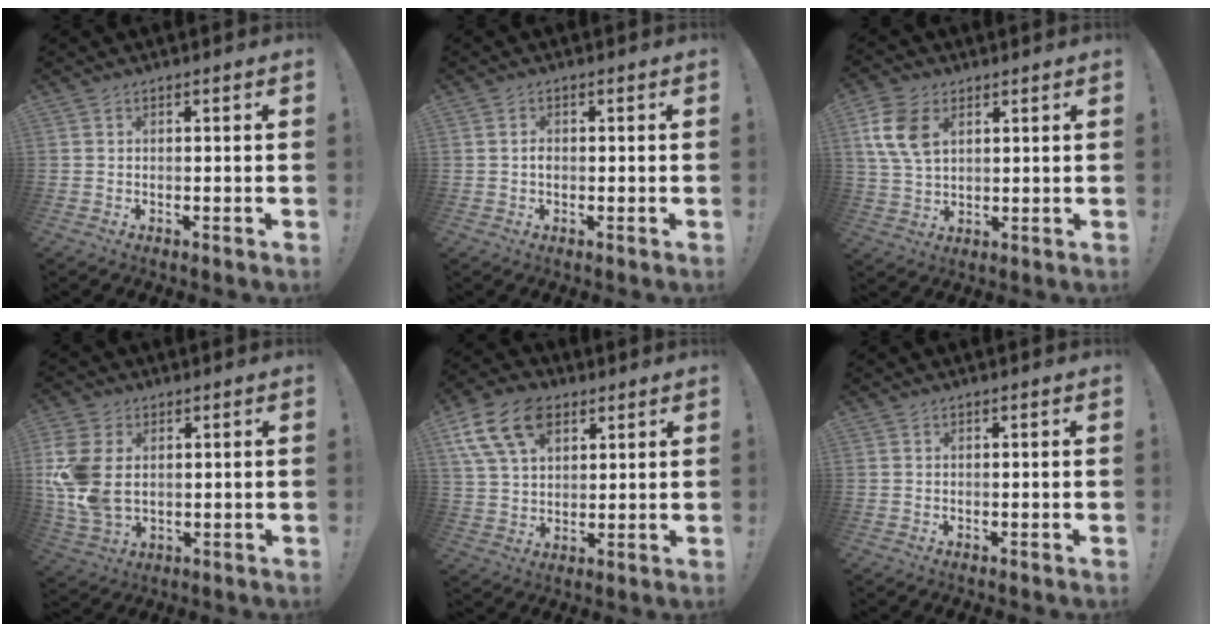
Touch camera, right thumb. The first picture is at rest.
{"total": 1.4, "force": [-0.4, 0.9, 0.9], "torque": [-0.016, 0.004, -0.008]}
{"total": 11.6, "force": [4.4, 7.7, 7.5], "torque": [-0.152, -0.003, 0.085]}
{"total": 14.0, "force": [2.1, 9.8, 9.8], "torque": [-0.205, -0.008, 0.041]}
{"total": 15.7, "force": [7.7, 10.2, 9.0], "torque": [-0.165, -0.027, 0.147]}
{"total": 0.0}